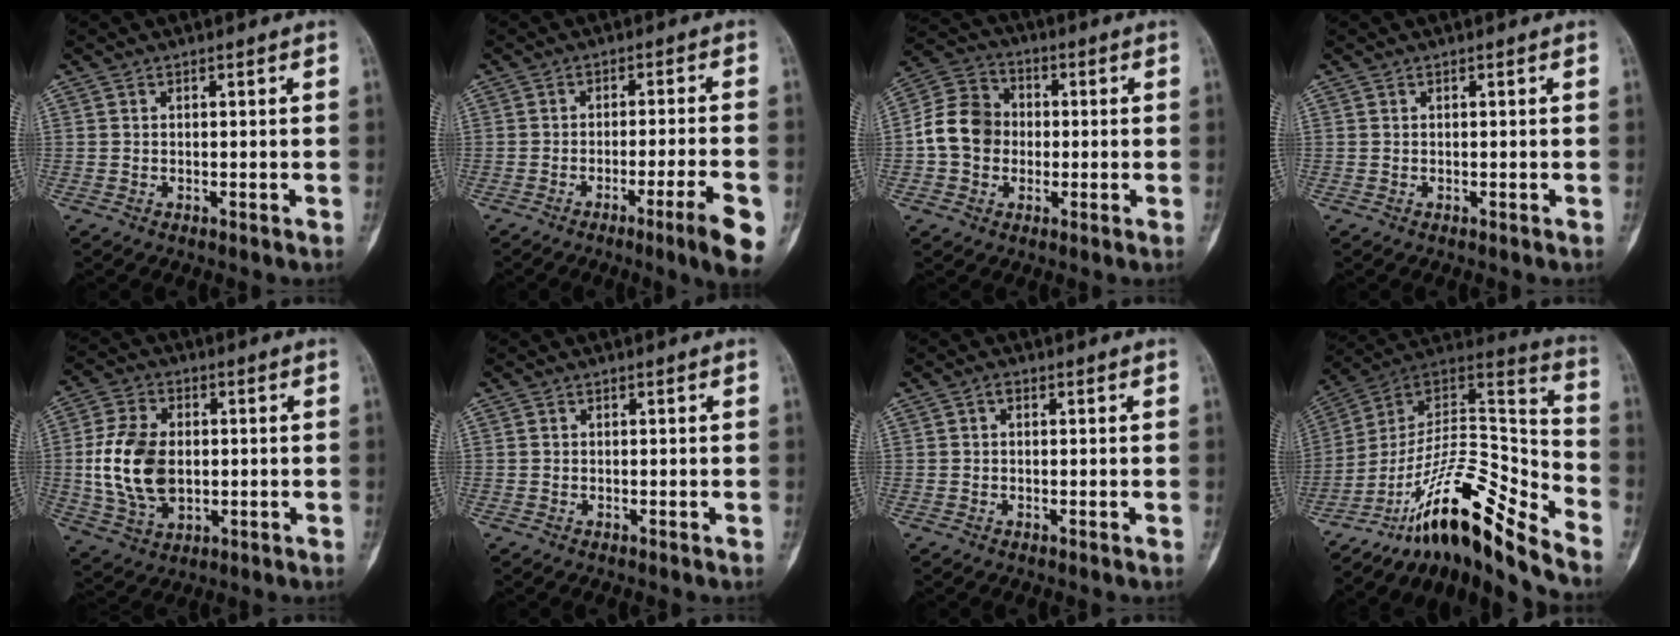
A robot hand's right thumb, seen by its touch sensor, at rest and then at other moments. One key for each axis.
{"total": 8.7, "fx": -4.2, "fy": 0.0, "fz": 7.6, "tx": -0.108, "ty": 0.005, "tz": -0.061}
{"total": 10.3, "fx": -0.7, "fy": 8.8, "fz": 5.3, "tx": -0.080, "ty": 0.028, "tz": -0.025}
{"total": 0.0}
{"total": 14.0, "fx": -0.2, "fy": 9.3, "fz": 10.4, "tx": -0.193, "ty": 0.001, "tz": 0.006}
{"total": 0.0}
{"total": 1.0, "fx": 0.2, "fy": 0.7, "fz": 0.6, "tx": -0.003, "ty": 0.006, "tz": 0.000}
{"total": 21.1, "fx": -15.8, "fy": 4.3, "fz": 13.3, "tx": -0.202, "ty": 0.124, "tz": -0.270}